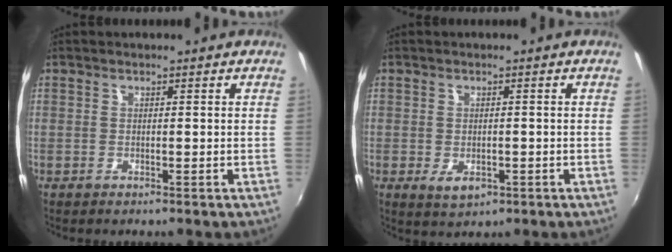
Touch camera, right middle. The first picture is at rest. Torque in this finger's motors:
{"motor_torque": [0.63, -0.54, 0.05, 0.04]}